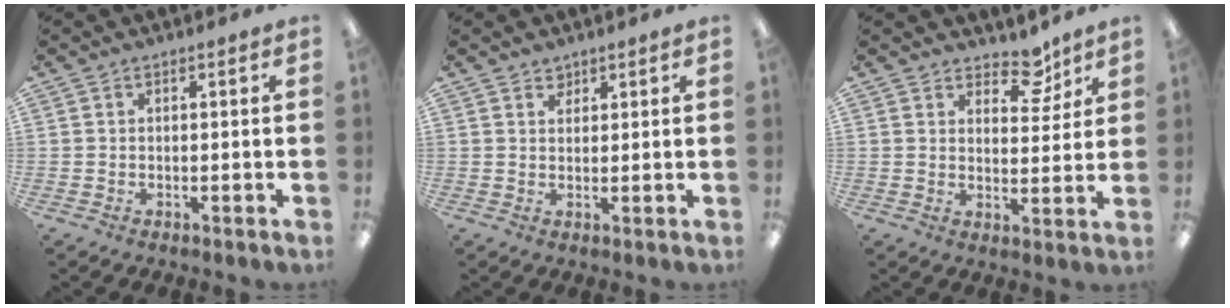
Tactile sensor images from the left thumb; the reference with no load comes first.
{"total": 2.1, "force": [1.8, 1.1, 0.4], "torque": [-0.001, -0.005, 0.033]}
{"total": 7.1, "force": [5.4, 3.7, 2.9], "torque": [-0.026, -0.029, 0.090]}